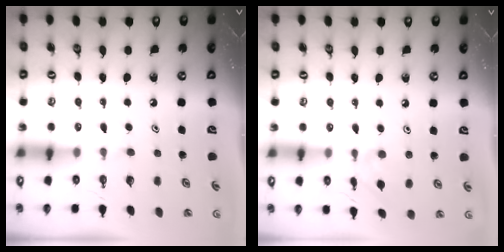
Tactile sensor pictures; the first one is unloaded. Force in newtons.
{"total": 1.9, "press": 1.9, "slide": 0.5}